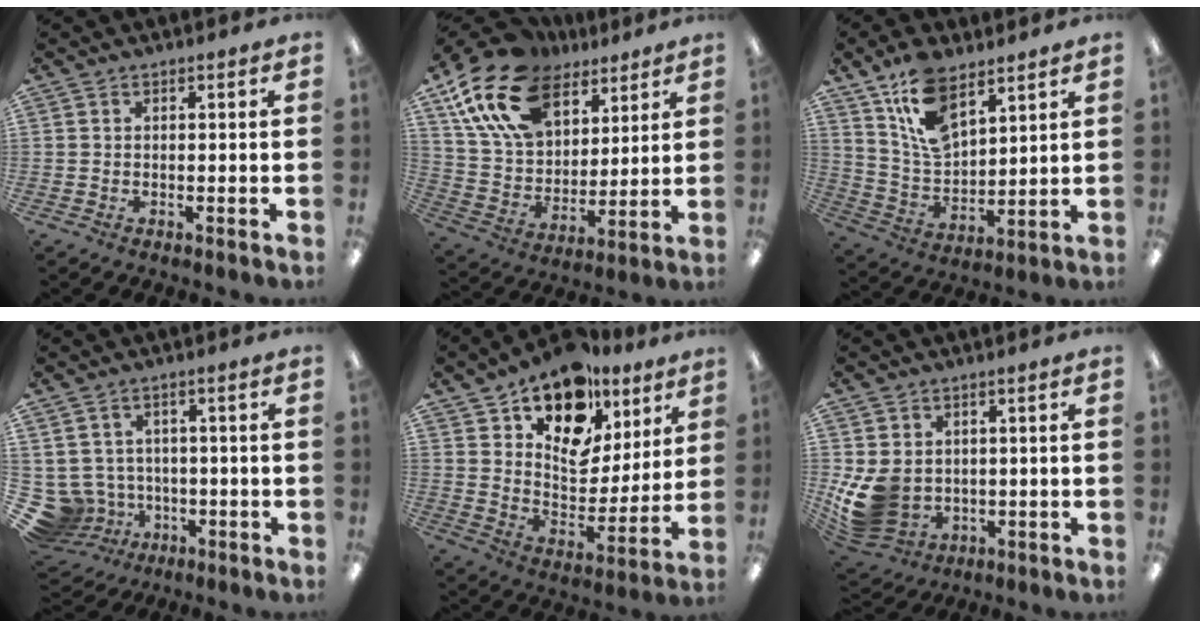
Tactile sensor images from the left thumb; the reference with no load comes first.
{"total": 19.7, "force": [12.1, 11.8, 10.1], "torque": [-0.212, -0.046, 0.226]}
{"total": 13.6, "force": [8.6, 6.9, 8.0], "torque": [-0.166, -0.030, 0.161]}
{"total": 8.3, "force": [-1.5, 7.8, 2.5], "torque": [-0.107, 0.000, -0.020]}
{"total": 17.6, "force": [12.5, 10.2, 7.2], "torque": [-0.122, -0.082, 0.226]}
{"total": 10.8, "force": [-0.6, 9.1, 5.7], "torque": [-0.134, -0.002, -0.004]}